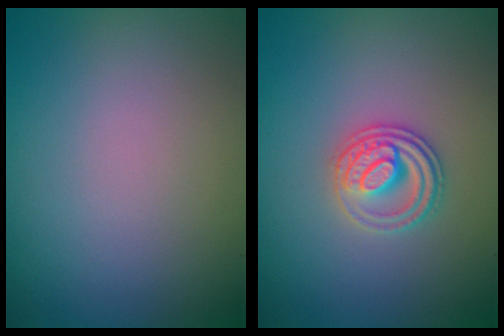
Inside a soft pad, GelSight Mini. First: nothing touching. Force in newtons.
{"total": 2.7, "press": 2.5, "slide": 0.9}